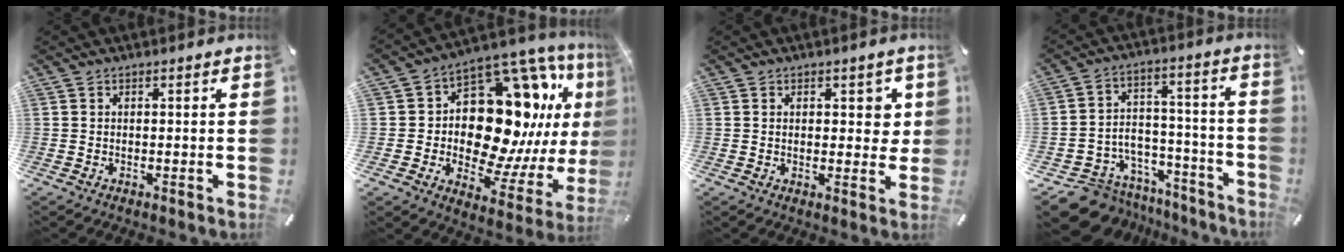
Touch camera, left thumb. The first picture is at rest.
{"total": 21.8, "force": [5.5, 13.6, 16.1], "torque": [-0.260, -0.077, 0.111]}
{"total": 5.1, "force": [1.3, 3.1, 3.9], "torque": [-0.031, -0.008, 0.013]}
{"total": 10.2, "force": [-6.1, 7.9, 2.1], "torque": [-0.036, 0.028, -0.095]}